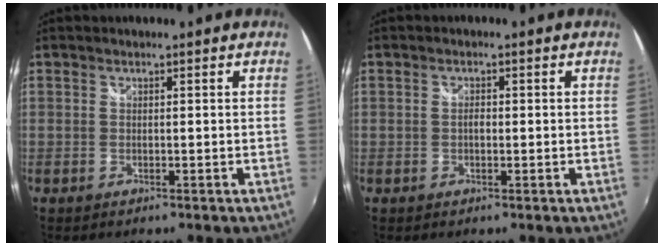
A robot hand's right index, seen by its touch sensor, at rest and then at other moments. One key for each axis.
{"total": 1.2, "fx": -0.1, "fy": 0.8, "fz": 0.9, "tx": -0.015, "ty": 0.004, "tz": -0.004}